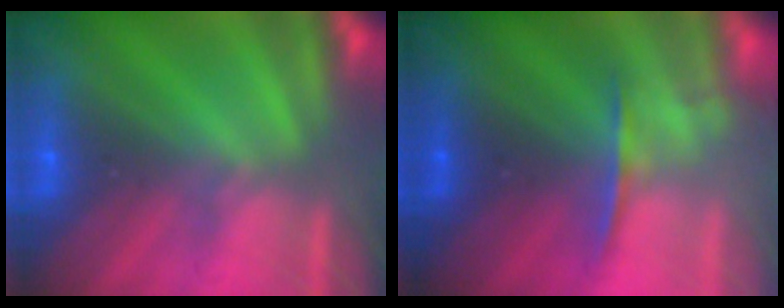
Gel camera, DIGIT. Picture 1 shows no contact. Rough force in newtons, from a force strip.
{"total": 1.7}